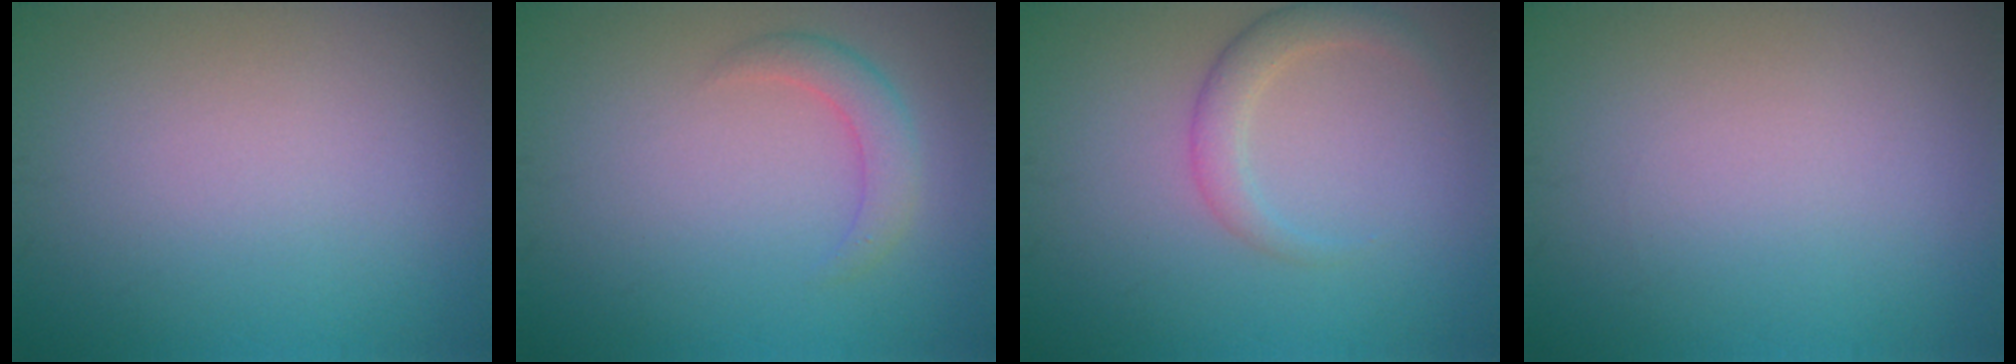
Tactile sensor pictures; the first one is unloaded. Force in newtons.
{"total": 2.3, "press": 2.3, "slide": 0.1}
{"total": 2.4, "press": 2.4, "slide": 0.1}
{"total": 0.0}